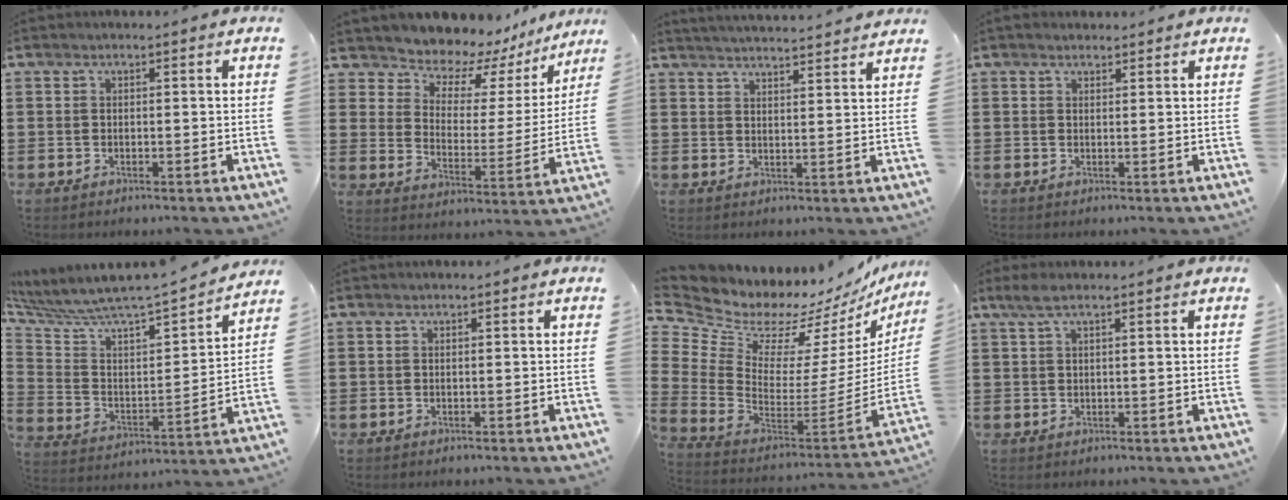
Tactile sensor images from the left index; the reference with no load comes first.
{"total": 7.2, "force": [6.9, 2.3, 0.2], "torque": [-0.042, -0.058, 0.119]}
{"total": 3.3, "force": [3.3, -0.5, 0.2], "torque": [-0.014, -0.015, 0.058]}
{"total": 1.2, "force": [1.0, 0.6, 0.0], "torque": [-0.003, 0.004, 0.021]}
{"total": 4.7, "force": [4.4, 0.7, 1.3], "torque": [-0.057, -0.057, 0.065]}
{"total": 0.0}
{"total": 7.6, "force": [6.4, 3.9, 1.2], "torque": [-0.067, -0.071, 0.110]}
{"total": 2.0, "force": [1.0, 0.3, 1.6], "torque": [-0.034, 0.001, 0.020]}